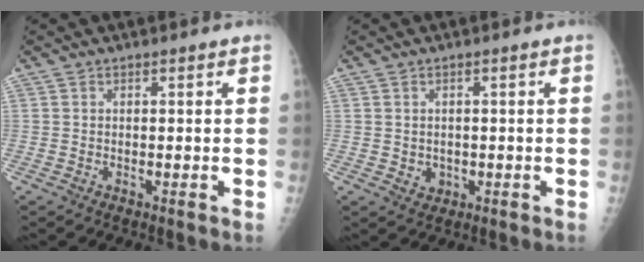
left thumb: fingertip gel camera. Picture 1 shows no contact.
{"total": 2.1, "force": [-0.2, 1.9, 0.9], "torque": [-0.007, 0.000, 0.006]}